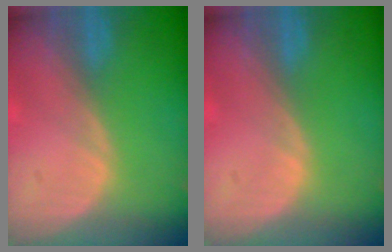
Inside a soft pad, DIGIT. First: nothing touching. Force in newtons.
{"total": 0.0}